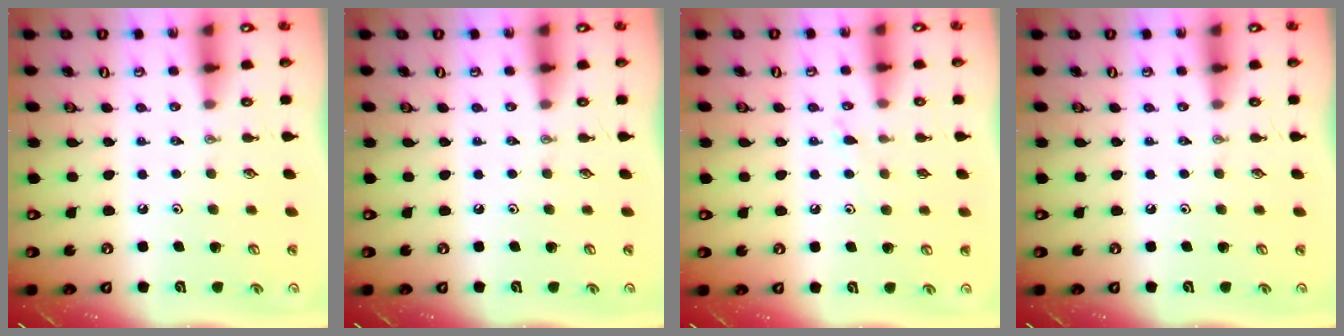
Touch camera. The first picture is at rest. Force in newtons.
{"total": 0.0}
{"total": 6.0, "press": 6.0, "slide": 0.7}
{"total": 0.0}